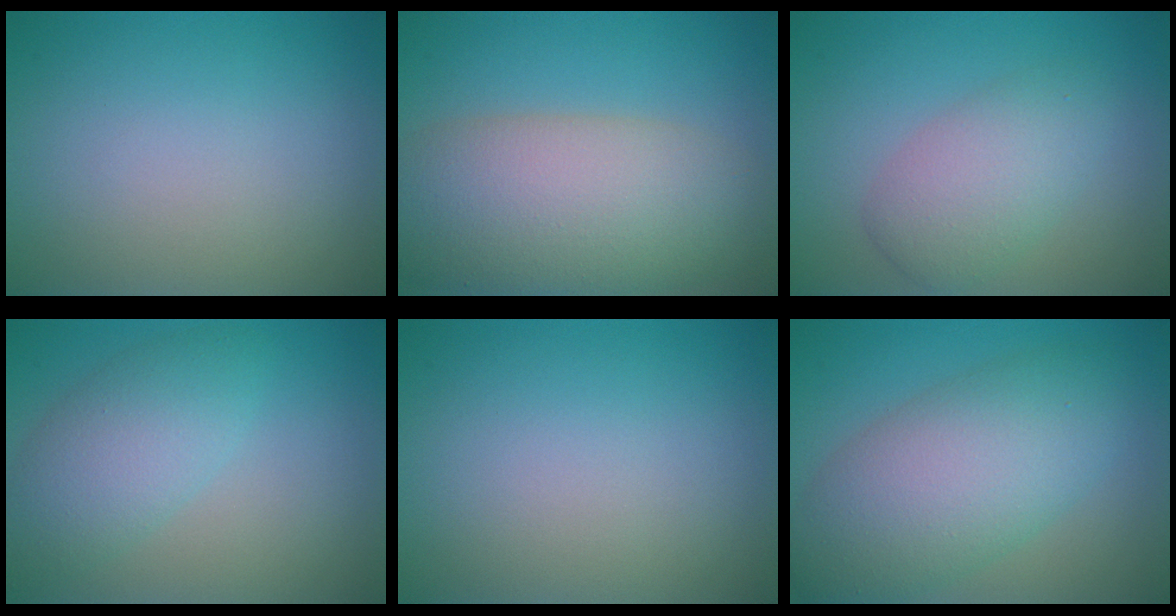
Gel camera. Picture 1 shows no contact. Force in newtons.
{"total": 9.9, "press": 9.9, "slide": 0.9}
{"total": 4.1, "press": 4.1, "slide": 0.2}
{"total": 4.5, "press": 4.5, "slide": 0.1}
{"total": 0.0}
{"total": 8.3, "press": 8.2, "slide": 0.3}